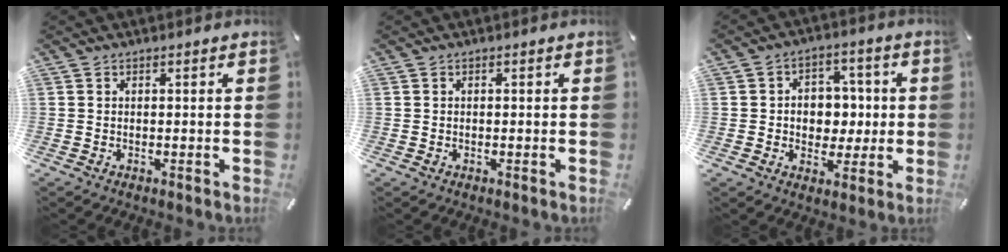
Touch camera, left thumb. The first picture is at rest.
{"total": 0.6, "force": [-0.2, 0.3, 0.5], "torque": [-0.009, -0.001, -0.004]}
{"total": 8.1, "force": [-0.1, 7.4, 3.4], "torque": [-0.040, 0.007, -0.002]}